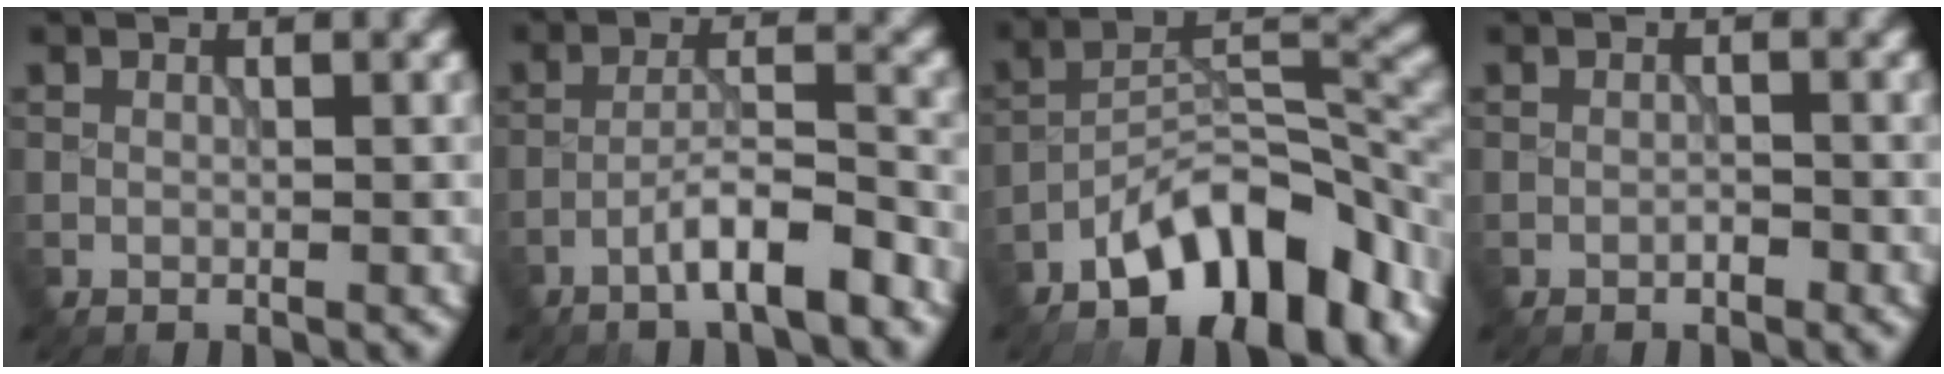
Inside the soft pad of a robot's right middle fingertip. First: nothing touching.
{"total": 4.9, "force": [-3.1, 0.7, 3.8], "torque": [-0.064, 0.012, -0.060]}
{"total": 11.7, "force": [-7.3, 5.0, 7.6], "torque": [-0.103, 0.008, -0.136]}
{"total": 0.7, "force": [-0.5, 0.3, 0.4], "torque": [-0.007, 0.001, -0.008]}